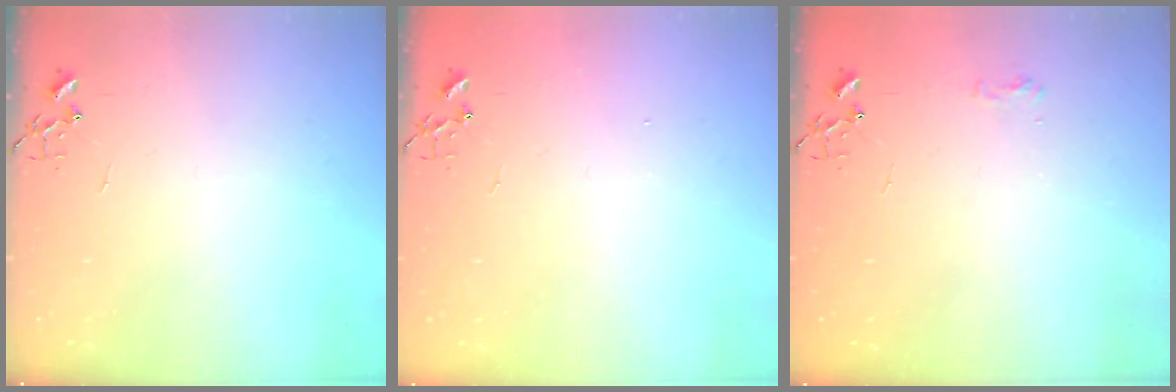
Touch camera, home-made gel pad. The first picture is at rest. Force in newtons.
{"total": 1.1, "press": 1.1, "slide": 0.1}
{"total": 6.0, "press": 6.0, "slide": 0.6}